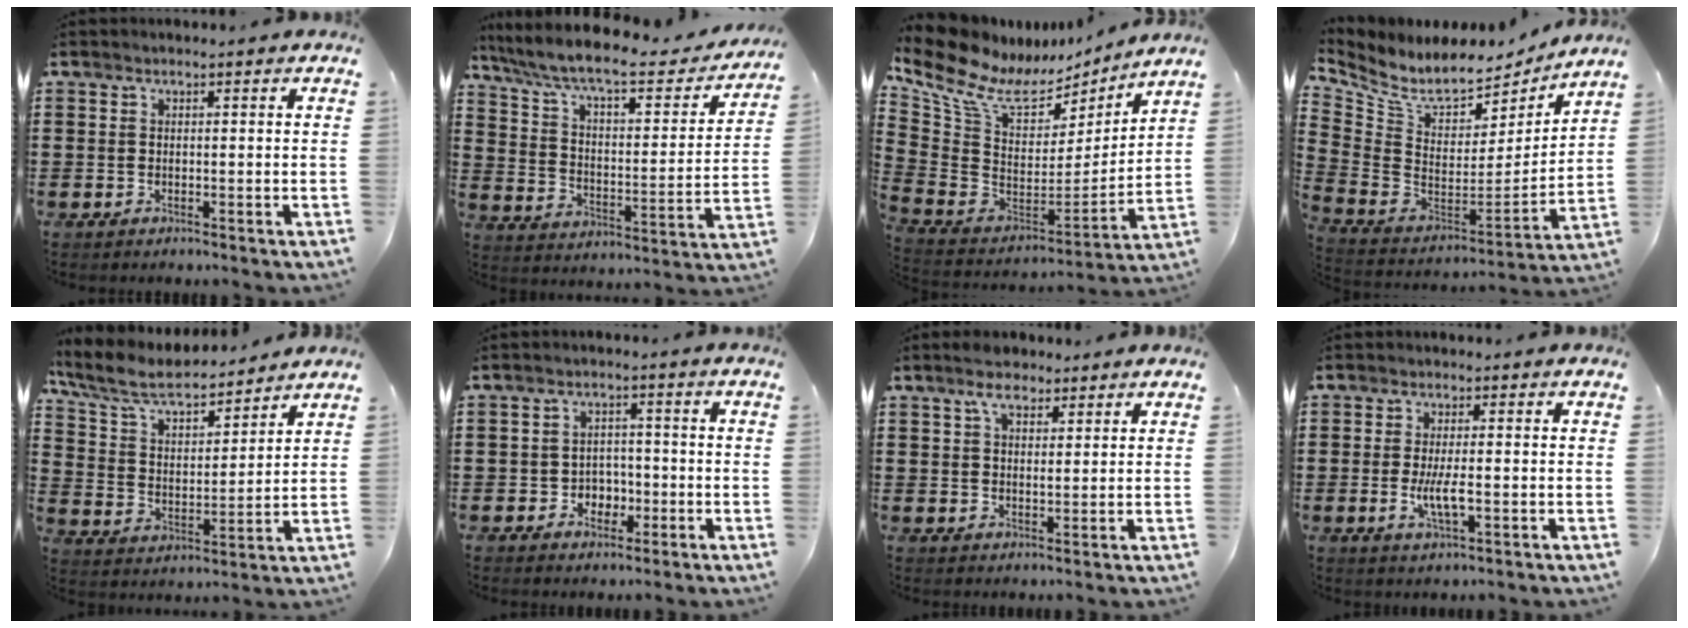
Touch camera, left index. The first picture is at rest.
{"total": 8.6, "force": [7.1, 1.0, 4.8], "torque": [-0.121, -0.046, 0.116]}
{"total": 10.1, "force": [6.8, 4.9, 5.5], "torque": [-0.149, -0.047, 0.120]}
{"total": 6.8, "force": [5.6, 2.8, 2.6], "torque": [-0.087, -0.050, 0.097]}
{"total": 7.3, "force": [6.3, 1.9, 3.2], "torque": [-0.090, -0.034, 0.106]}
{"total": 3.4, "force": [-1.6, 2.7, 1.3], "torque": [-0.033, 0.007, -0.037]}
{"total": 5.0, "force": [3.5, 2.4, 2.7], "torque": [-0.055, 0.006, 0.061]}
{"total": 4.6, "force": [-0.8, 1.1, 4.4], "torque": [-0.088, -0.004, -0.018]}